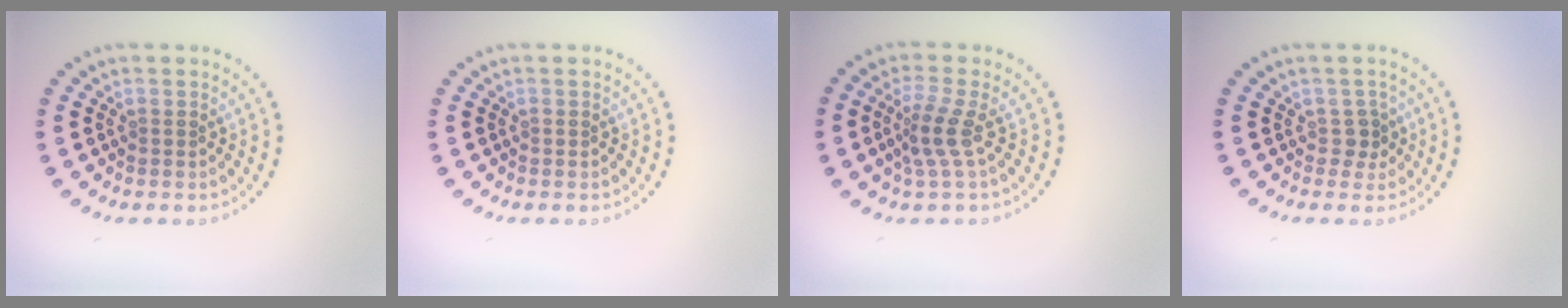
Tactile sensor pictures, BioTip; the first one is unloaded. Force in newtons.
{"total": 0.0}
{"total": 2.6, "press": 1.8, "slide": 1.8}
{"total": 1.3, "press": 1.1, "slide": 0.8}